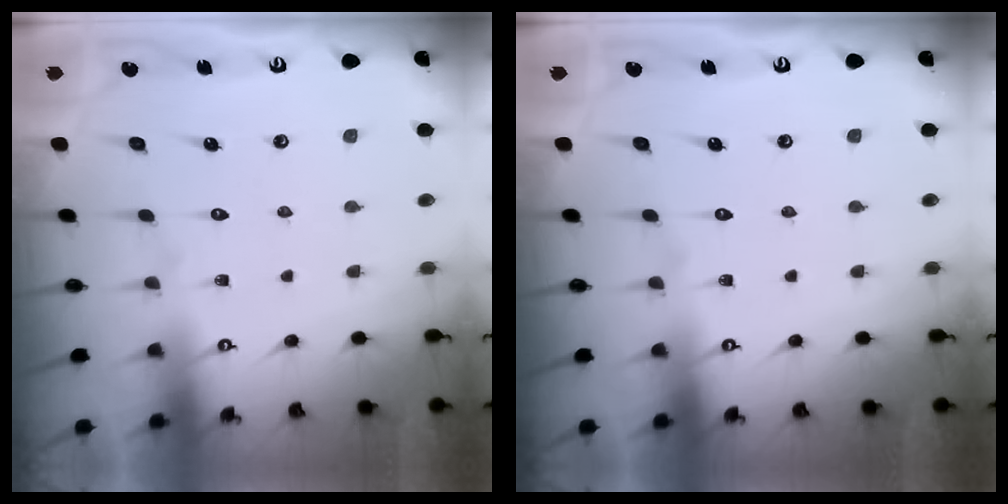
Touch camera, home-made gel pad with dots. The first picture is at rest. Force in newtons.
{"total": 0.0}